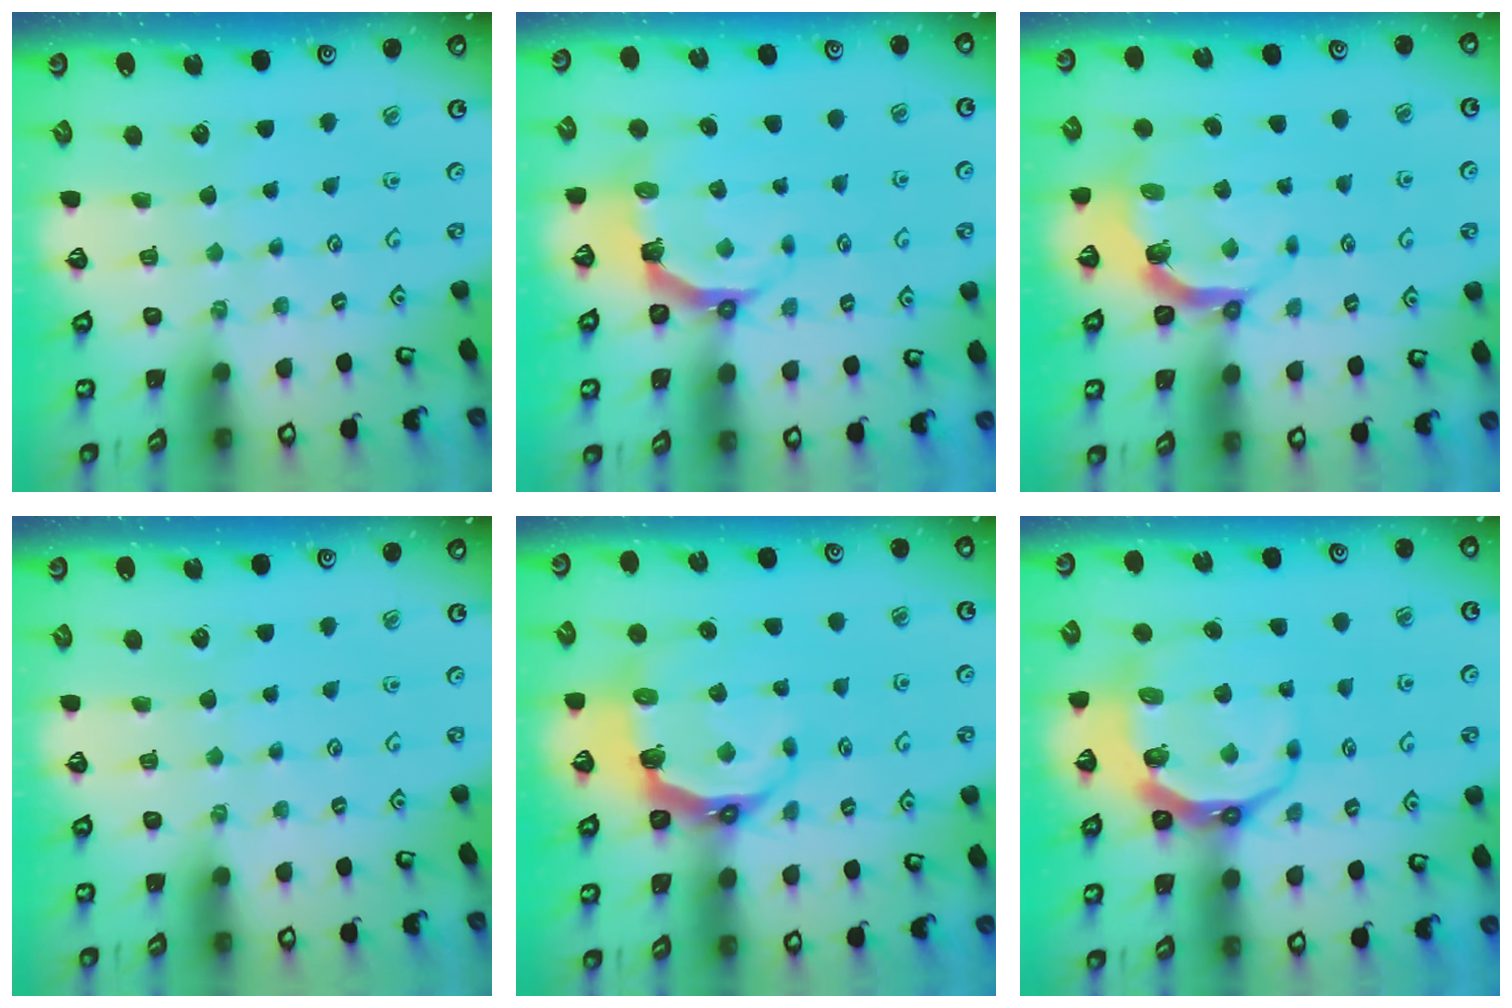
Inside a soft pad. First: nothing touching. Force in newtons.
{"total": 5.4, "press": 3.7, "slide": 3.9}
{"total": 4.3, "press": 2.9, "slide": 3.2}
{"total": 0.0}
{"total": 7.9, "press": 6.3, "slide": 4.8}
{"total": 10.3, "press": 9.4, "slide": 4.1}